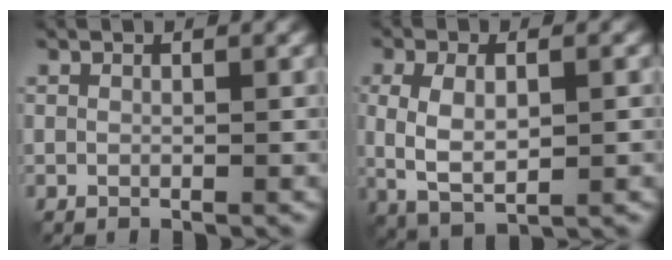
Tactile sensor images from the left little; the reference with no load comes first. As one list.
[{"total": 5.0, "force": [-0.2, 2.5, 4.4], "torque": [-0.093, -0.002, 0.001]}]